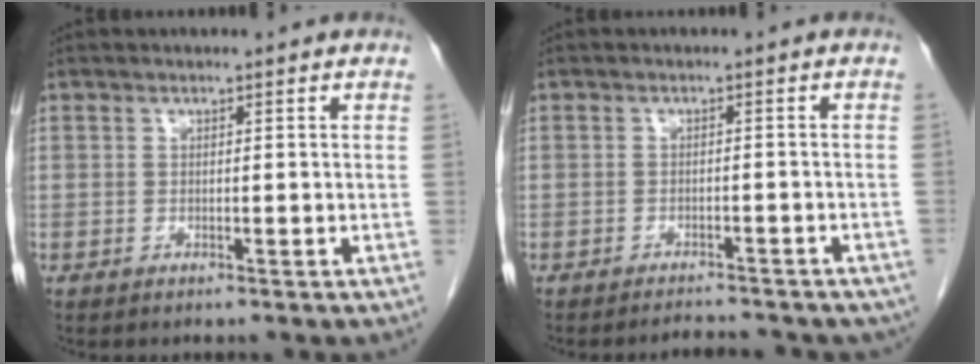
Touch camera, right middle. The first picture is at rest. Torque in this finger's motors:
{"motor_torque": [1.08, -1.06, 0.11, 0.03]}